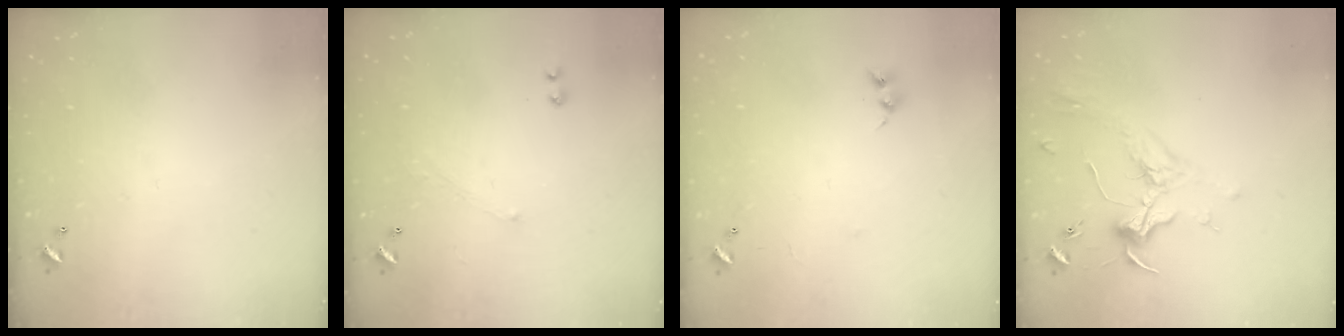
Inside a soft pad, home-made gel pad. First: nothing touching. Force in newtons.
{"total": 1.0, "press": 0.7, "slide": 0.6}
{"total": 6.3, "press": 6.2, "slide": 0.7}
{"total": 1.8, "press": 1.7, "slide": 0.7}